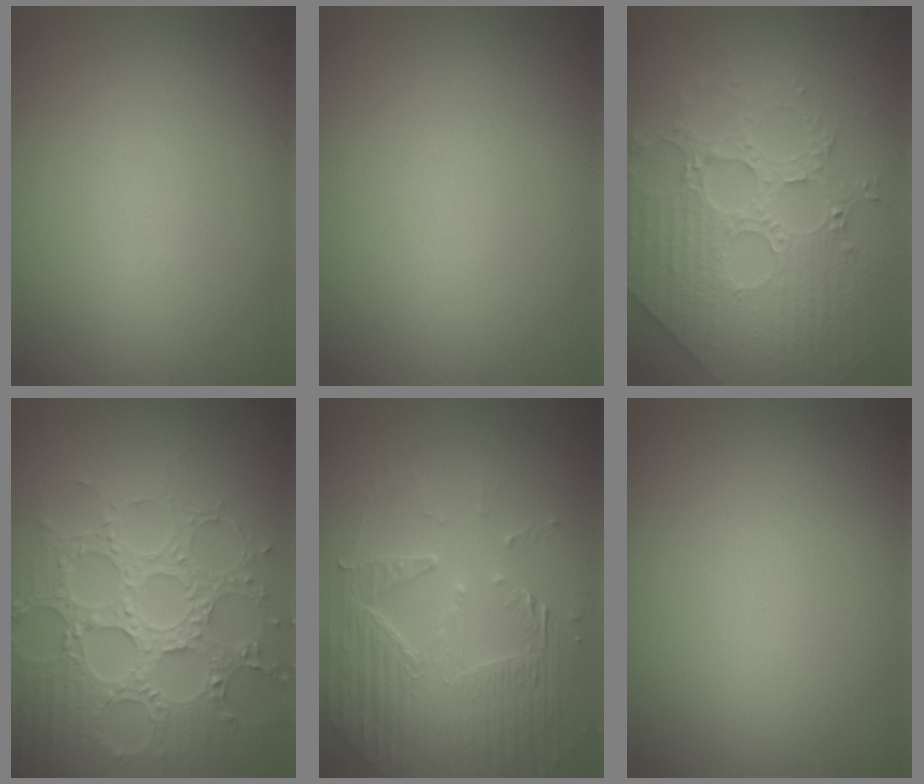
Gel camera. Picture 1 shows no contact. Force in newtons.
{"total": 0.0}
{"total": 4.5, "press": 4.5, "slide": 0.7}
{"total": 7.3, "press": 6.0, "slide": 4.1}
{"total": 5.7, "press": 4.7, "slide": 3.3}
{"total": 0.0}